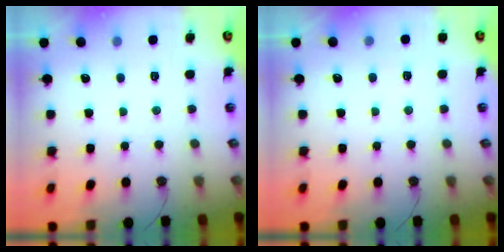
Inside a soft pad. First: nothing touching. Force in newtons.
{"total": 2.6, "press": 1.9, "slide": 1.8}